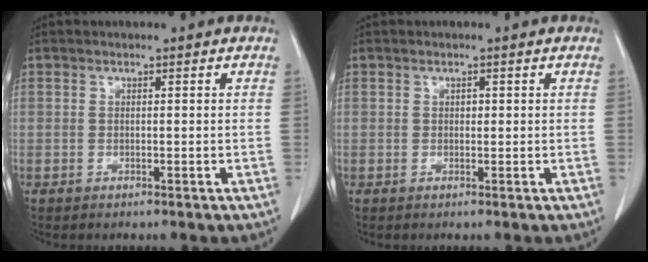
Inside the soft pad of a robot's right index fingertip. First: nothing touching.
{"total": 0.6, "force": [0.1, 0.4, 0.4], "torque": [-0.006, 0.001, 0.003]}